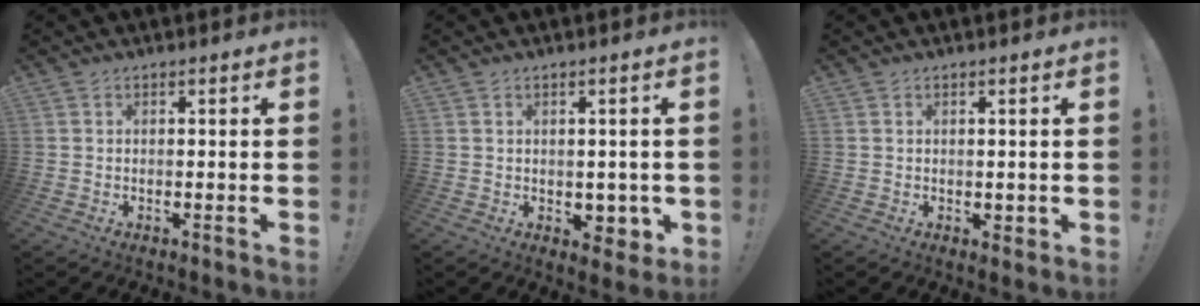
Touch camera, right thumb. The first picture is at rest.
{"total": 4.8, "force": [0.0, 3.9, 2.7], "torque": [-0.017, -0.002, 0.005]}
{"total": 1.5, "force": [0.4, 1.2, 0.8], "torque": [-0.001, -0.003, 0.005]}